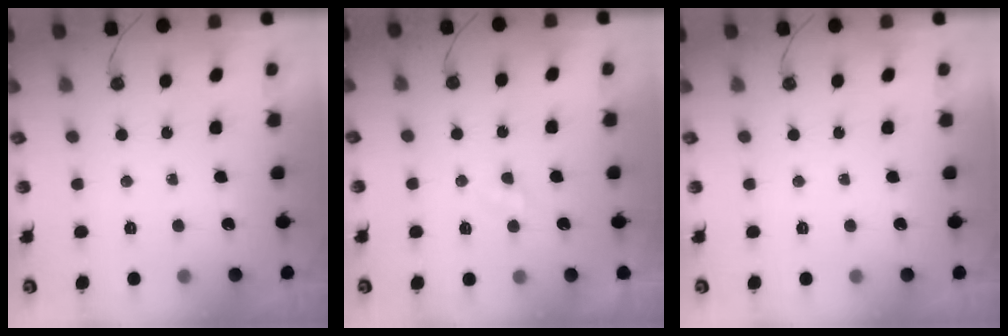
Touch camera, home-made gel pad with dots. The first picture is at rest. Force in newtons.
{"total": 2.2, "press": 2.2, "slide": 0.3}
{"total": 0.0}